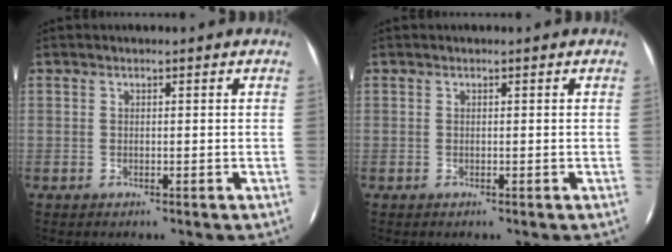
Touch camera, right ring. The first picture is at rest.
{"total": 0.0}